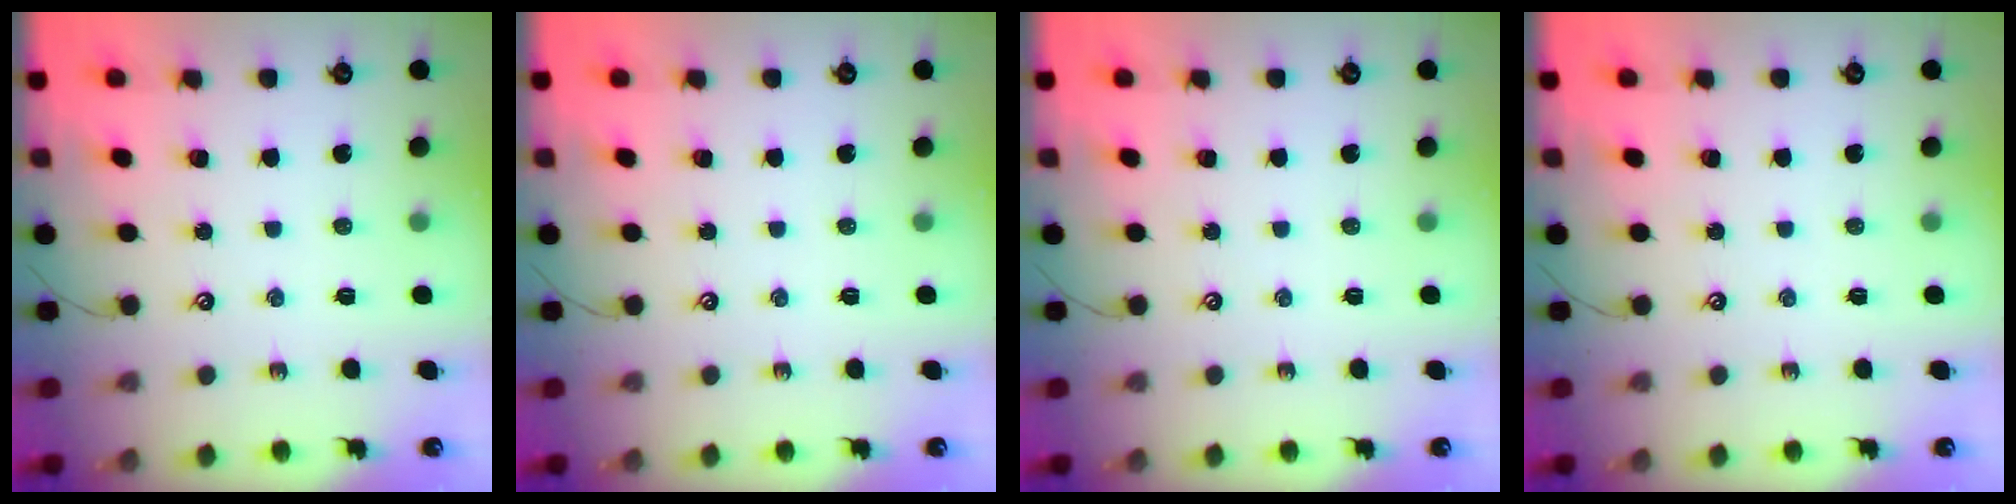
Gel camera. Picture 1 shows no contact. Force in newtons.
{"total": 0.0}
{"total": 0.0}
{"total": 0.0}